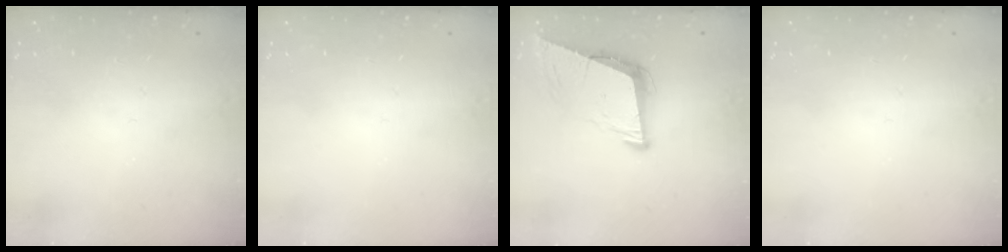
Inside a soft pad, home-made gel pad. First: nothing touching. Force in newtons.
{"total": 0.0}
{"total": 9.1, "press": 8.3, "slide": 3.7}
{"total": 0.0}